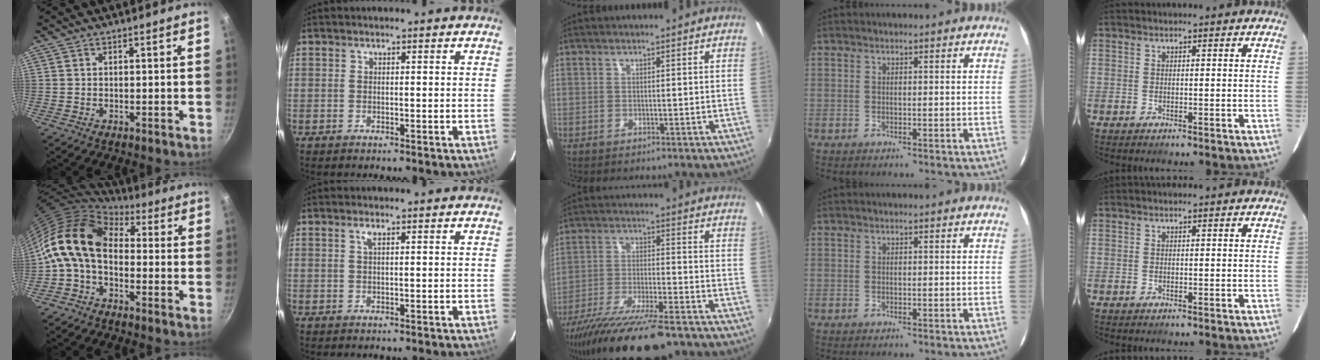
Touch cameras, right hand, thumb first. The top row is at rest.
{"thumb": {"total": 13.0, "force": [-0.3, 8.8, 9.6], "torque": [-0.163, 0.031, -0.029]}, "index": {"total": 1.0, "force": [0.5, 0.1, 0.9], "torque": [-0.019, 0.004, 0.009]}, "middle": {"total": 19.5, "force": [-15.3, 3.9, 11.4], "torque": [-0.220, -0.048, -0.252]}}